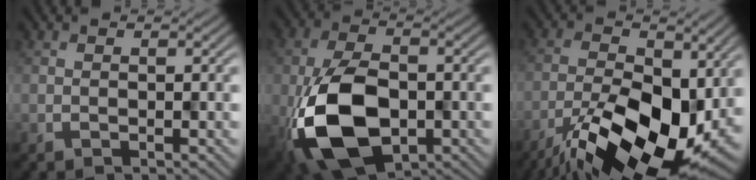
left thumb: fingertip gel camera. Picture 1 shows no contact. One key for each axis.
{"total": 14.4, "fx": -4.3, "fy": 8.6, "fz": 10.8, "tx": -0.249, "ty": -0.033, "tz": -0.077}
{"total": 14.6, "fx": -6.3, "fy": 6.6, "fz": 11.4, "tx": -0.185, "ty": -0.019, "tz": -0.104}